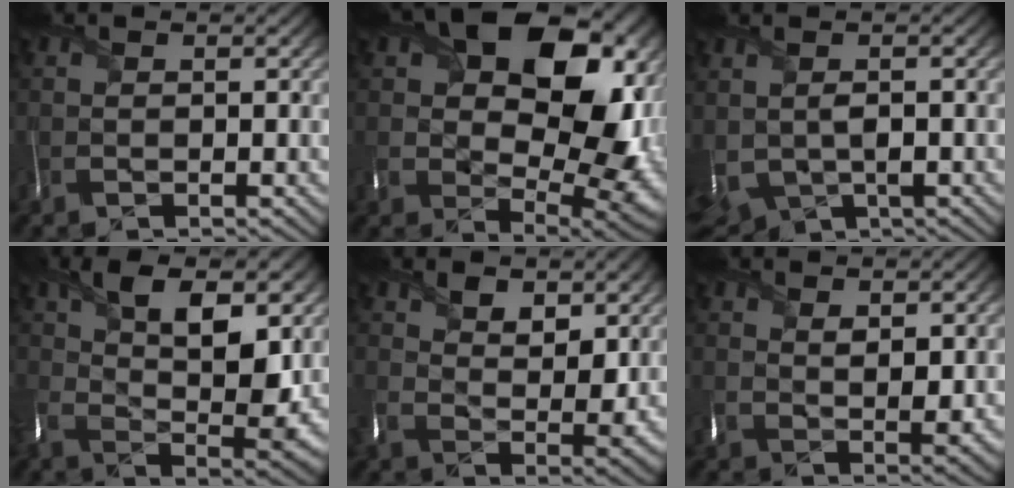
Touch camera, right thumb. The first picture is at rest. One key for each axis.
{"total": 17.1, "fx": 4.5, "fy": 11.2, "fz": 12.1, "tx": -0.186, "ty": -0.015, "tz": 0.094}
{"total": 5.5, "fx": -0.8, "fy": 3.7, "fz": 4.0, "tx": -0.097, "ty": -0.018, "tz": -0.011}
{"total": 10.7, "fx": 4.5, "fy": 5.9, "fz": 7.6, "tx": -0.152, "ty": -0.009, "tz": 0.083}
{"total": 6.2, "fx": 3.7, "fy": 3.8, "fz": 3.2, "tx": -0.064, "ty": -0.014, "tz": 0.066}
{"total": 3.0, "fx": 1.9, "fy": 1.4, "fz": 1.8, "tx": -0.035, "ty": -0.006, "tz": 0.042}